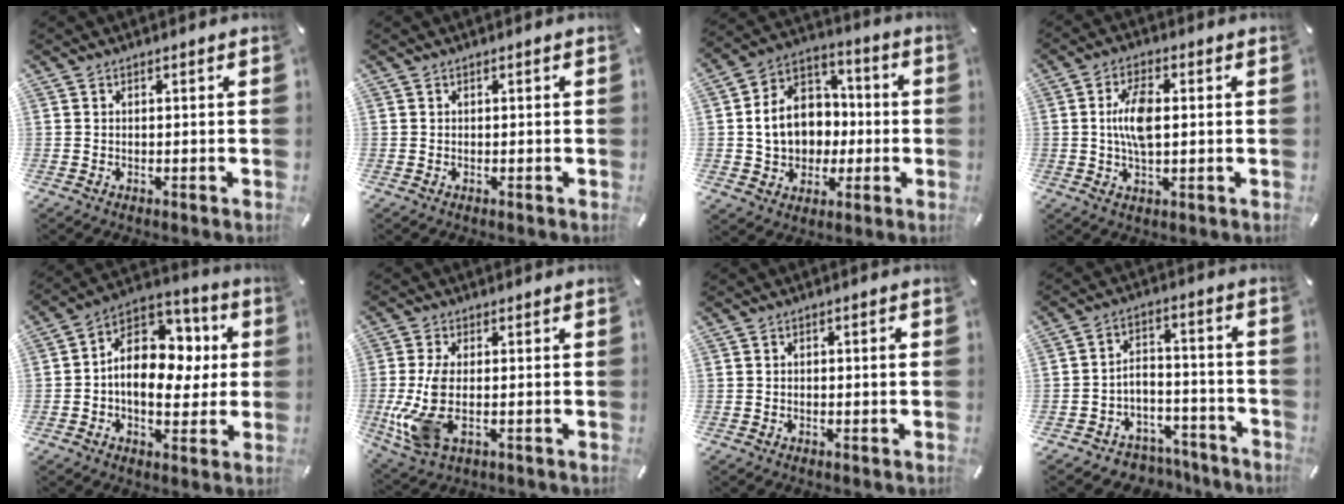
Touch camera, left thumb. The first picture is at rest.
{"total": 0.0}
{"total": 13.2, "force": [-1.4, 11.7, 5.9], "torque": [-0.138, 0.013, -0.019]}
{"total": 8.3, "force": [0.7, 3.7, 7.4], "torque": [-0.160, -0.001, 0.003]}
{"total": 13.7, "force": [1.1, 10.6, 8.6], "torque": [-0.133, -0.016, 0.022]}
{"total": 9.5, "force": [-0.9, 4.0, 8.6], "torque": [-0.205, -0.024, -0.016]}
{"total": 1.3, "force": [-0.1, 0.4, 1.2], "torque": [-0.021, 0.002, -0.004]}
{"total": 5.5, "force": [-3.0, 4.5, 0.7], "torque": [-0.009, 0.023, -0.054]}